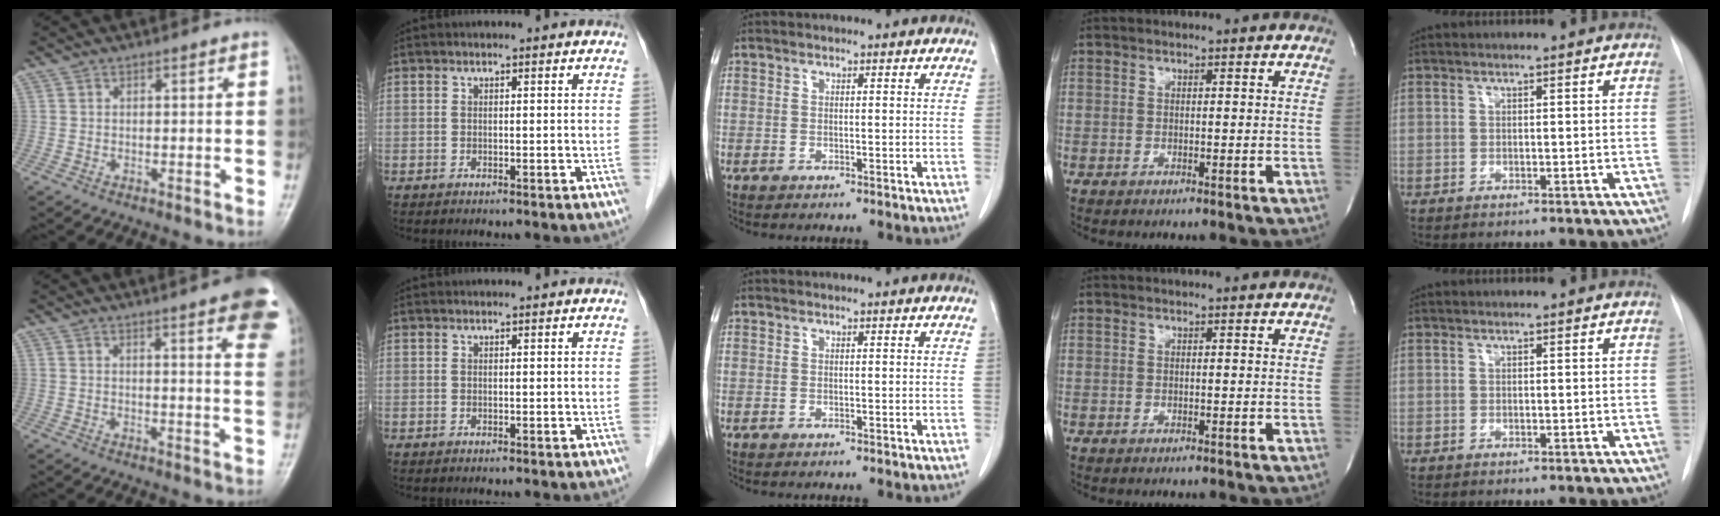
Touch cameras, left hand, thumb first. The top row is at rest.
{"thumb": {"total": 14.2, "force": [8.2, 2.6, 11.3], "torque": [-0.119, -0.027, 0.083]}, "index": {"total": 0.5, "force": [0.5, 0.1, 0.1], "torque": [-0.001, 0.011, 0.010]}}